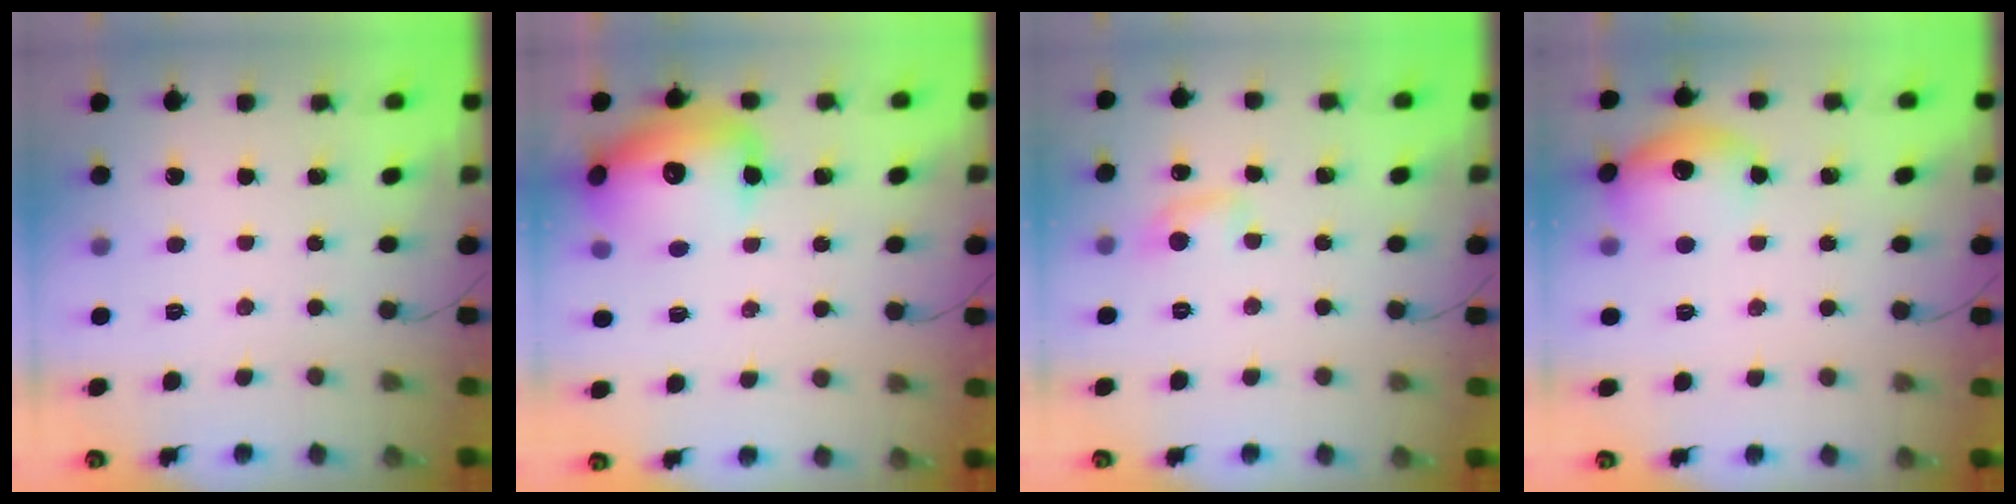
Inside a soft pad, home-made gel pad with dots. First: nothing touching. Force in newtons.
{"total": 18.4, "press": 18.2, "slide": 2.9}
{"total": 5.5, "press": 5.2, "slide": 1.7}
{"total": 13.6, "press": 13.6, "slide": 1.2}